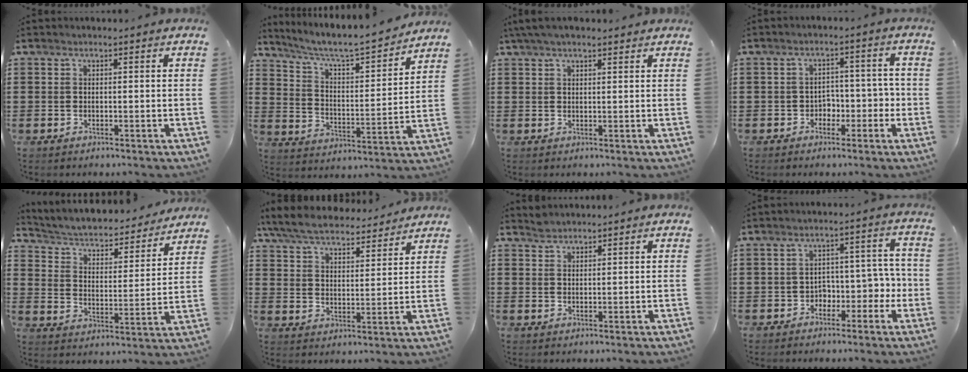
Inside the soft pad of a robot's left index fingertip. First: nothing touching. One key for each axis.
{"total": 5.9, "fx": 5.3, "fy": 0.6, "fz": 2.6, "tx": -0.074, "ty": -0.040, "tz": 0.083}
{"total": 3.2, "fx": 2.3, "fy": 0.8, "fz": 2.0, "tx": -0.044, "ty": 0.006, "tz": 0.044}
{"total": 3.3, "fx": -1.7, "fy": 2.6, "fz": 1.3, "tx": -0.027, "ty": 0.003, "tz": -0.042}
{"total": 3.5, "fx": 3.1, "fy": 0.8, "fz": 1.4, "tx": -0.045, "ty": -0.029, "tz": 0.042}
{"total": 6.7, "fx": 6.4, "fy": 0.9, "fz": 1.9, "tx": -0.067, "ty": -0.033, "tz": 0.111}
{"total": 1.4, "fx": 1.4, "fy": 0.3, "fz": 0.0, "tx": -0.003, "ty": 0.000, "tz": 0.027}
{"total": 3.9, "fx": -2.2, "fy": 2.9, "fz": 1.4, "tx": -0.038, "ty": 0.011, "tz": -0.049}